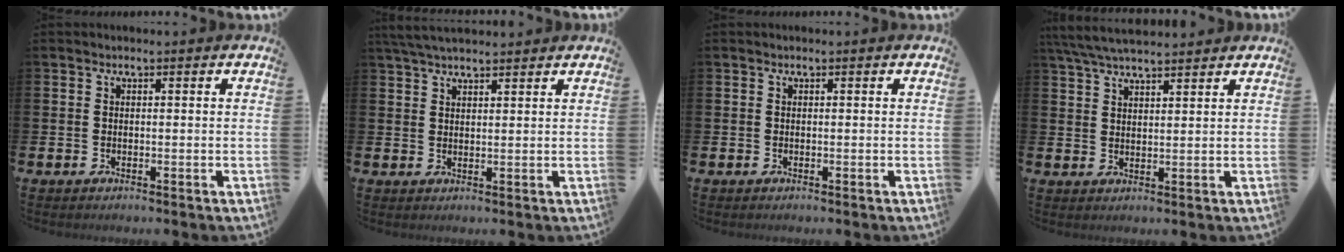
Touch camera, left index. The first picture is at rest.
{"total": 4.1, "force": [3.6, 0.9, 1.7], "torque": [-0.036, -0.007, 0.066]}
{"total": 0.0}
{"total": 5.5, "force": [5.1, 0.9, 1.9], "torque": [-0.047, -0.016, 0.093]}